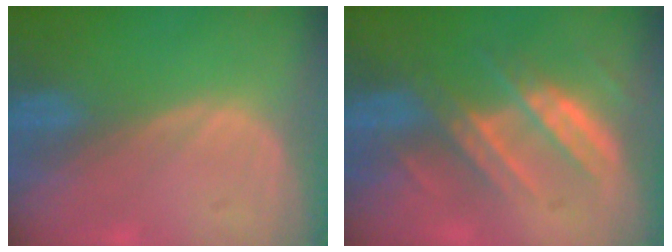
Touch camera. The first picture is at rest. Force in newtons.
{"total": 7.1, "press": 6.9, "slide": 1.8}